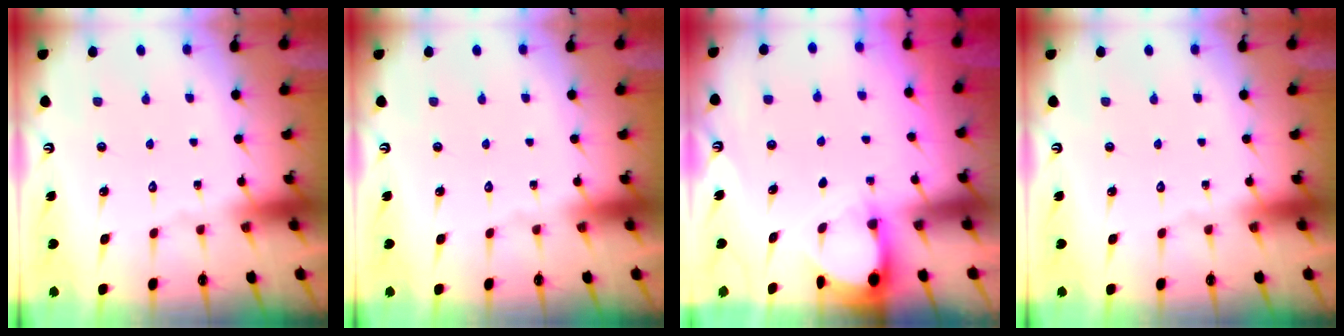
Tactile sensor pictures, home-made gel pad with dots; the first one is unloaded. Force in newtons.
{"total": 0.0}
{"total": 3.4, "press": 3.3, "slide": 0.4}
{"total": 0.0}